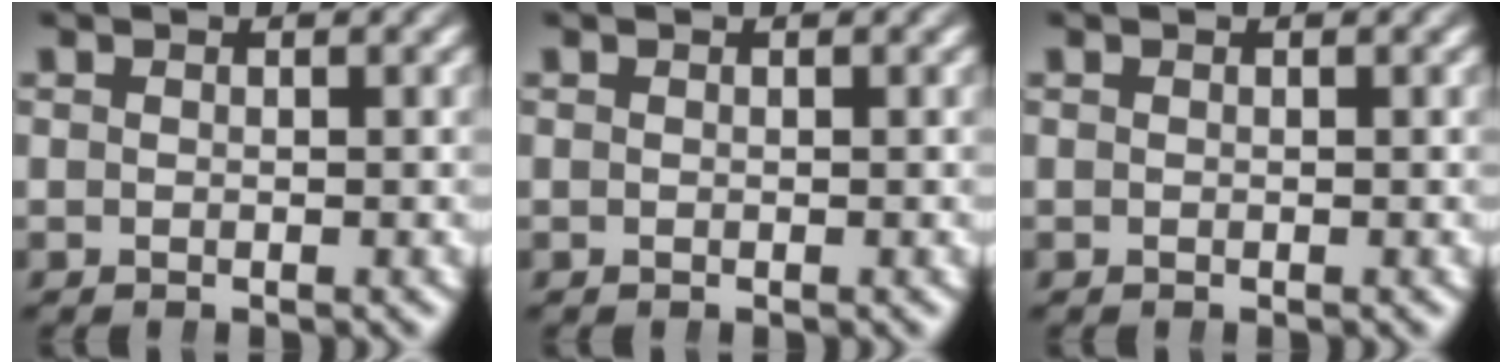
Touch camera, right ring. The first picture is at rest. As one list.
[{"total": 0.0}, {"total": 0.0}]